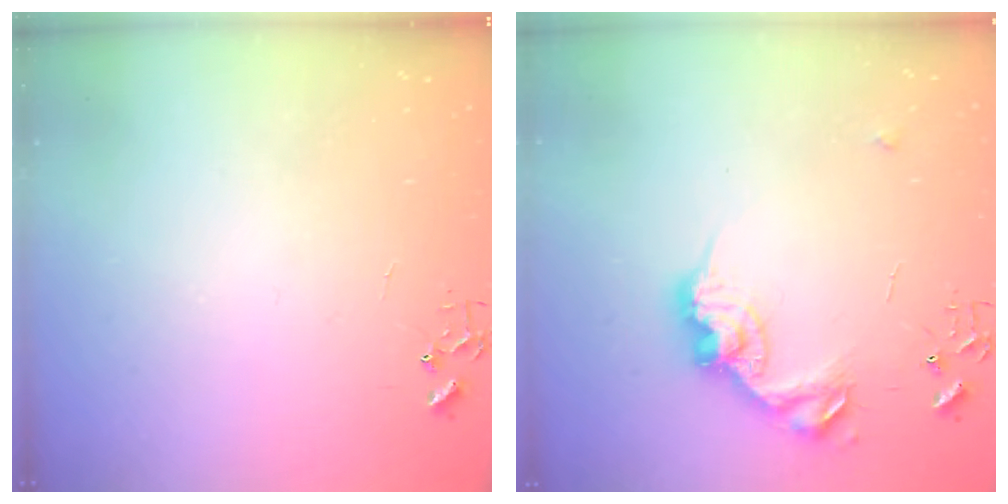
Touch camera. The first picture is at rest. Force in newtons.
{"total": 13.8, "press": 13.8, "slide": 0.4}